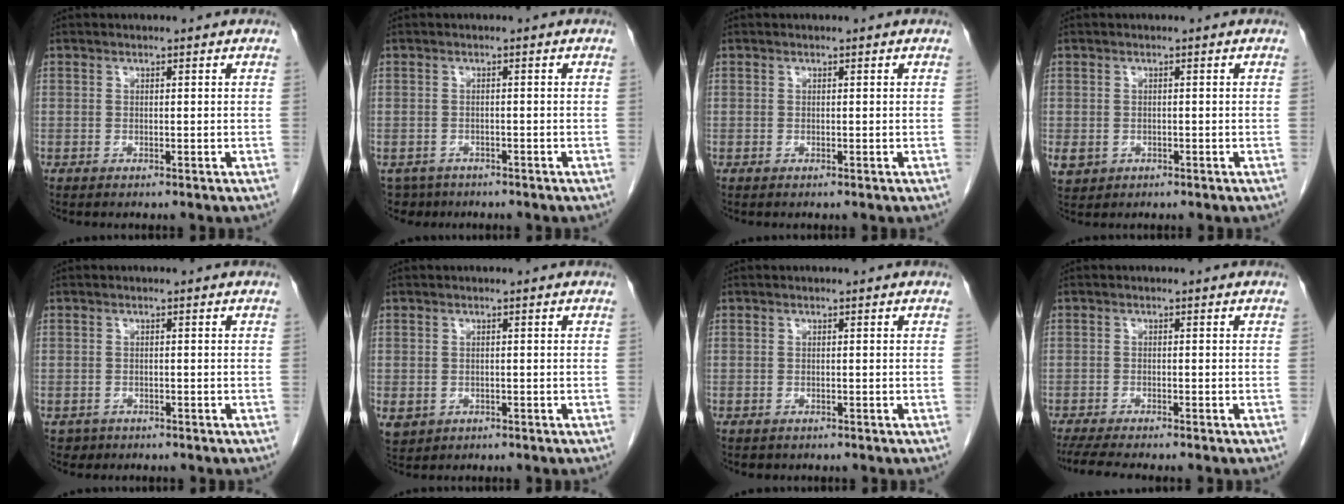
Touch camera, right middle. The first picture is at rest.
{"total": 3.3, "force": [-2.4, 2.3, 0.1], "torque": [0.001, 0.002, -0.040]}
{"total": 0.0}
{"total": 3.2, "force": [-1.0, 2.8, 1.4], "torque": [-0.031, -0.005, -0.008]}
{"total": 1.4, "force": [-0.9, 1.1, -0.1], "torque": [-0.004, 0.004, -0.012]}
{"total": 4.6, "force": [-1.7, 4.0, 1.7], "torque": [-0.044, -0.005, -0.019]}
{"total": 0.5, "force": [-0.4, 0.4, 0.1], "torque": [-0.013, 0.001, -0.003]}
{"total": 6.6, "force": [-5.6, 0.6, 3.5], "torque": [-0.052, -0.014, -0.090]}